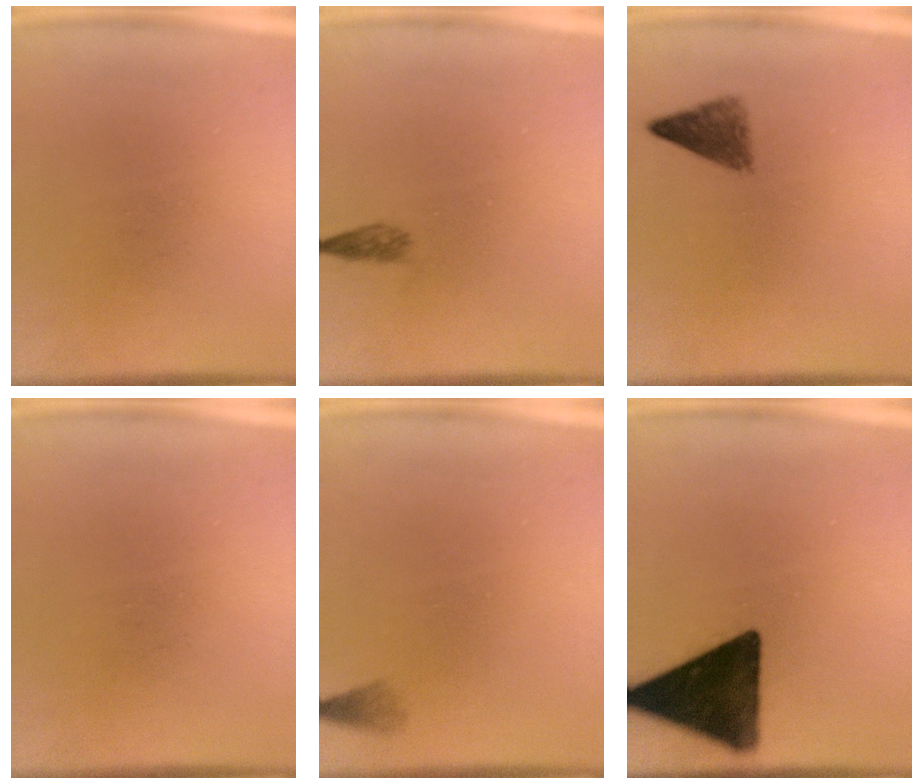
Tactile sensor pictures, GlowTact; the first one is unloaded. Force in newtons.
{"total": 1.3}
{"total": 3.4}
{"total": 0.0}
{"total": 1.0}
{"total": 16.0}